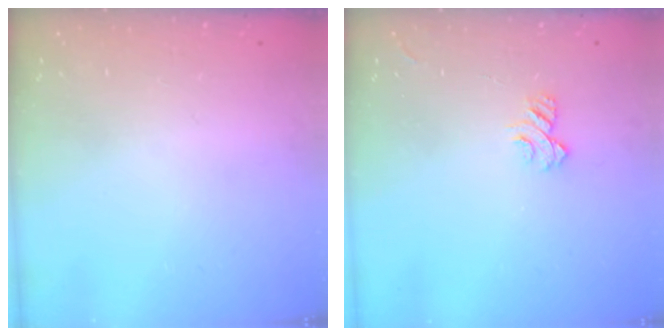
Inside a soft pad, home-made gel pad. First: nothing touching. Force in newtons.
{"total": 5.3, "press": 5.3, "slide": 0.5}